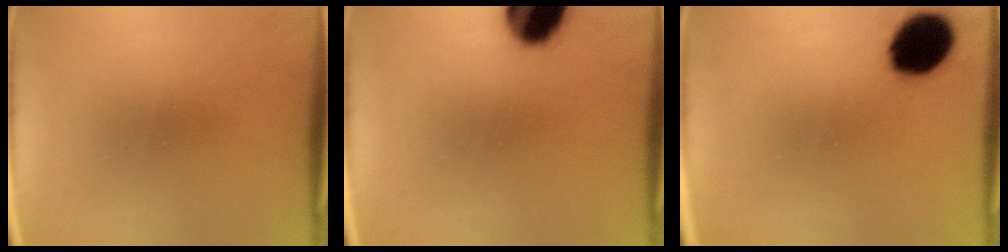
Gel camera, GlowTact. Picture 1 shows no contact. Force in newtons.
{"total": 14.3}
{"total": 13.1}